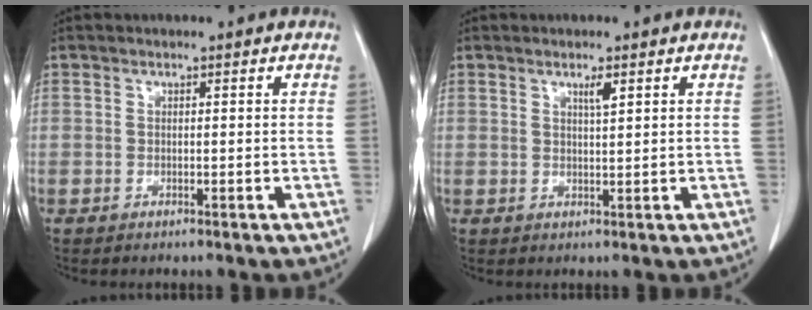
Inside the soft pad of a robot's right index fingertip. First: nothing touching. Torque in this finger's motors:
{"motor_torque": [0.08, -0.02, 0.04, 0.01]}